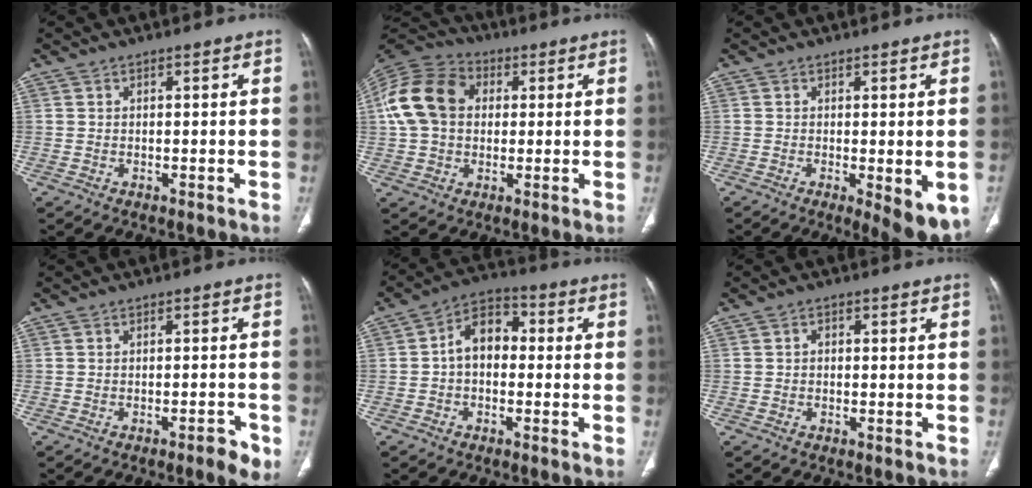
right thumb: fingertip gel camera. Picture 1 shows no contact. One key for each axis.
{"total": 15.7, "fx": 2.3, "fy": 12.0, "fz": 9.9, "tx": -0.193, "ty": 0.029, "tz": 0.035}
{"total": 8.2, "fx": -2.5, "fy": 2.4, "fz": 7.4, "tx": -0.096, "ty": -0.021, "tz": -0.033}
{"total": 3.6, "fx": -2.0, "fy": 1.0, "fz": 2.9, "tx": -0.034, "ty": 0.010, "tz": -0.025}
{"total": 8.3, "fx": -0.3, "fy": 5.8, "fz": 5.9, "tx": -0.076, "ty": 0.031, "tz": -0.020}
{"total": 1.2, "fx": -0.2, "fy": 1.0, "fz": 0.6, "tx": -0.004, "ty": 0.004, "tz": -0.007}